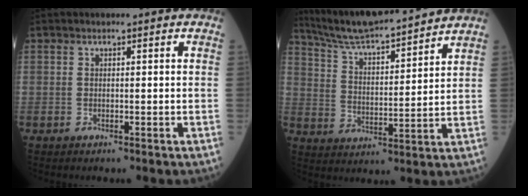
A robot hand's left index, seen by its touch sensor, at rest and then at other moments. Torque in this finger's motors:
{"motor_torque": [-0.06, -0.70, 0.18, 0.12]}